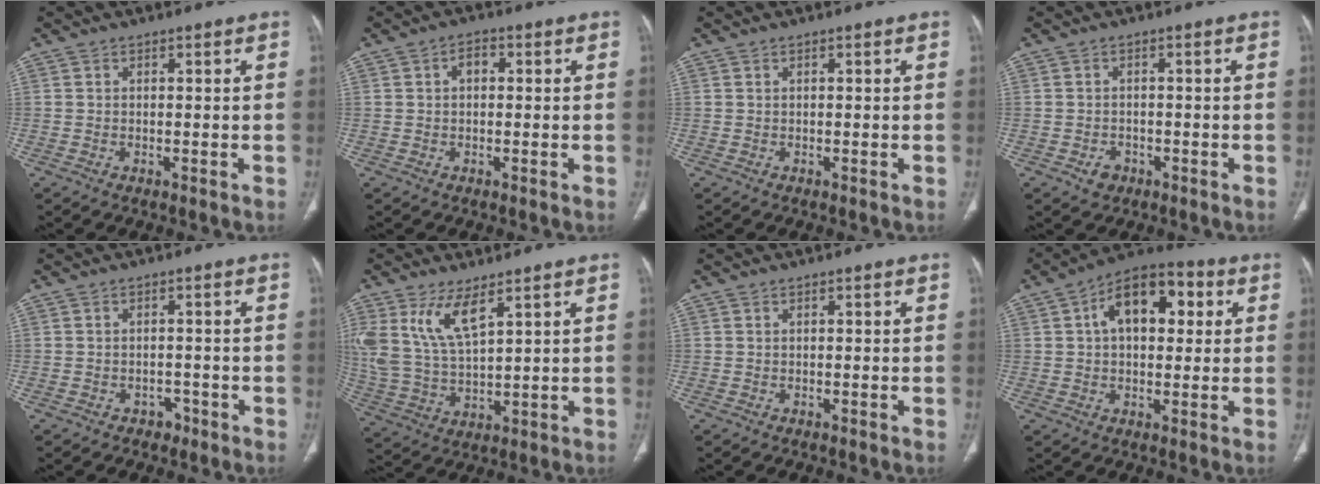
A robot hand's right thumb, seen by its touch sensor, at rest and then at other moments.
{"total": 2.6, "force": [0.4, 1.7, 2.0], "torque": [-0.028, 0.012, 0.005]}
{"total": 0.0}
{"total": 2.6, "force": [-1.2, 2.0, 1.0], "torque": [-0.008, 0.008, -0.015]}
{"total": 2.1, "force": [-1.3, 1.6, 0.6], "torque": [-0.003, 0.009, -0.015]}
{"total": 10.7, "force": [5.8, 4.1, 8.0], "torque": [-0.171, -0.024, 0.130]}
{"total": 0.0}
{"total": 13.8, "force": [3.7, 8.0, 10.6], "torque": [-0.139, 0.024, 0.052]}